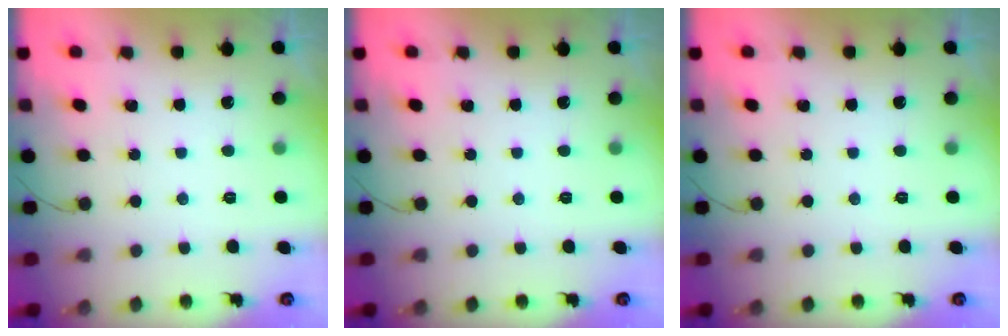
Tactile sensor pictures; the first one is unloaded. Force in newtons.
{"total": 0.0}
{"total": 0.0}